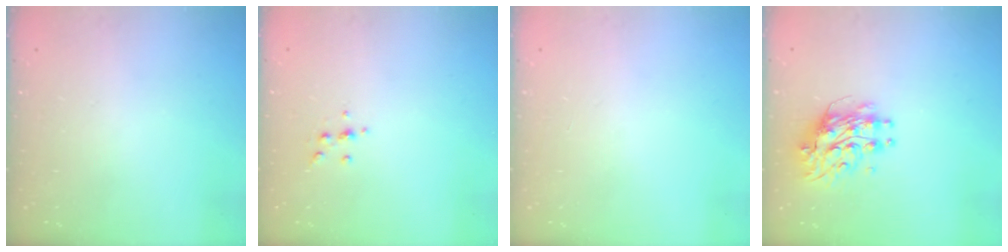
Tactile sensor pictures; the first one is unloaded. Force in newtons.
{"total": 3.6, "press": 3.5, "slide": 0.9}
{"total": 0.0}
{"total": 9.0, "press": 9.0, "slide": 0.9}